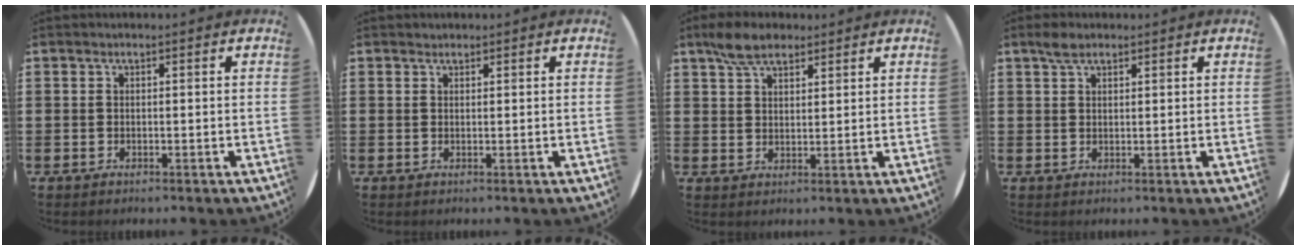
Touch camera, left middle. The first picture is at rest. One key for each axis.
{"total": 0.6, "fx": 0.6, "fy": 0.2, "fz": -0.1, "tx": 0.002, "ty": 0.003, "tz": 0.011}
{"total": 5.2, "fx": 4.2, "fy": 2.5, "fz": 1.9, "tx": -0.040, "ty": 0.001, "tz": 0.078}
{"total": 2.4, "fx": 1.9, "fy": 1.2, "fz": 1.0, "tx": -0.014, "ty": 0.003, "tz": 0.033}